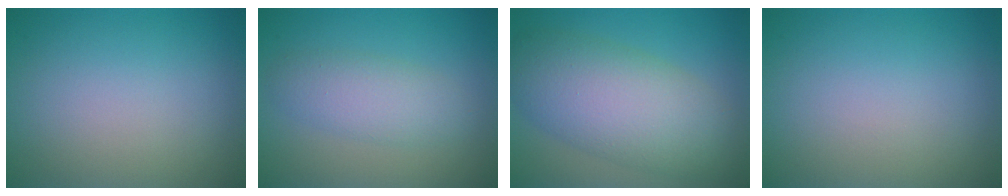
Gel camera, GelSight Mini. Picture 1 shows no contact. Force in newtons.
{"total": 3.2, "press": 3.2, "slide": 0.2}
{"total": 8.9, "press": 8.9, "slide": 0.2}
{"total": 0.0}